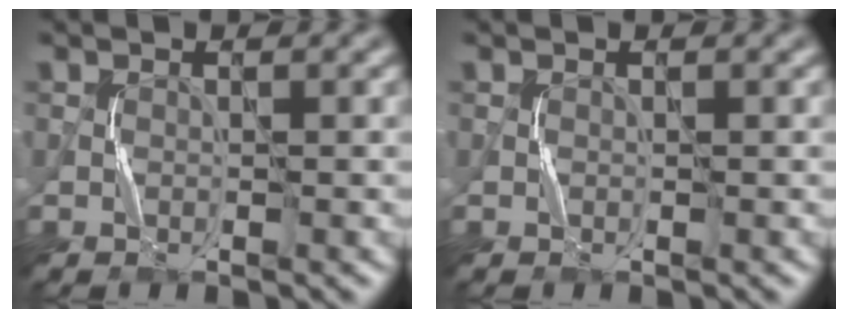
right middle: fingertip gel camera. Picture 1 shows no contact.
{"total": 0.0}